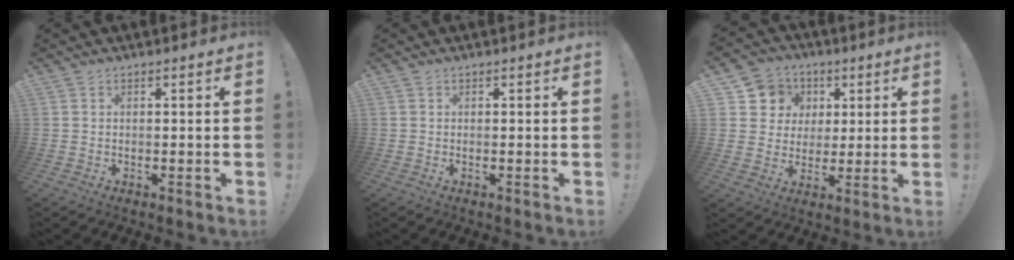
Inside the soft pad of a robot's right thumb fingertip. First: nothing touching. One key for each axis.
{"total": 0.0}
{"total": 9.1, "fx": 1.9, "fy": 8.8, "fz": 1.5, "tx": -0.024, "ty": -0.010, "tz": 0.044}